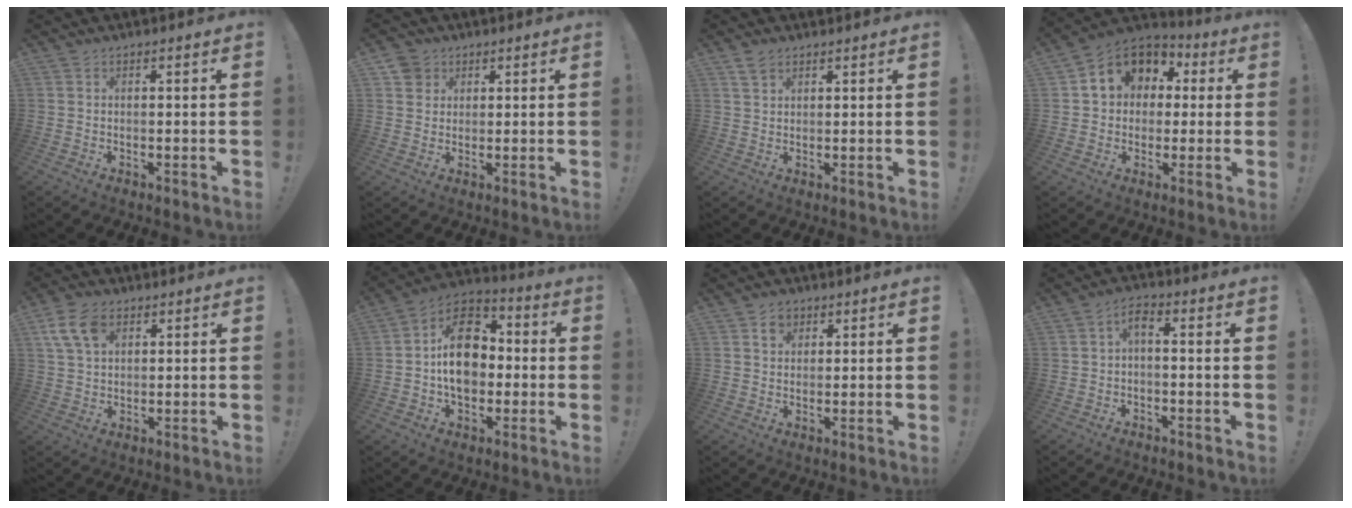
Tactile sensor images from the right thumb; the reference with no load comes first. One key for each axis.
{"total": 4.5, "fx": 2.4, "fy": 3.8, "fz": 0.6, "tx": -0.004, "ty": -0.009, "tz": 0.045}
{"total": 3.0, "fx": 2.2, "fy": 1.7, "fz": 1.0, "tx": -0.009, "ty": -0.011, "tz": 0.041}
{"total": 10.3, "fx": 2.7, "fy": 8.9, "fz": 4.3, "tx": -0.060, "ty": -0.008, "tz": 0.055}
{"total": 9.4, "fx": 3.9, "fy": 6.2, "fz": 5.9, "tx": -0.111, "ty": 0.002, "tz": 0.078}
{"total": 17.5, "fx": -0.2, "fy": 13.0, "fz": 11.7, "tx": -0.181, "ty": 0.028, "tz": 0.005}
{"total": 3.9, "fx": 2.1, "fy": 3.1, "fz": 1.1, "tx": -0.009, "ty": -0.004, "tz": 0.037}
{"total": 3.5, "fx": -0.5, "fy": 1.3, "fz": 3.2, "tx": -0.069, "ty": 0.003, "tz": -0.012}